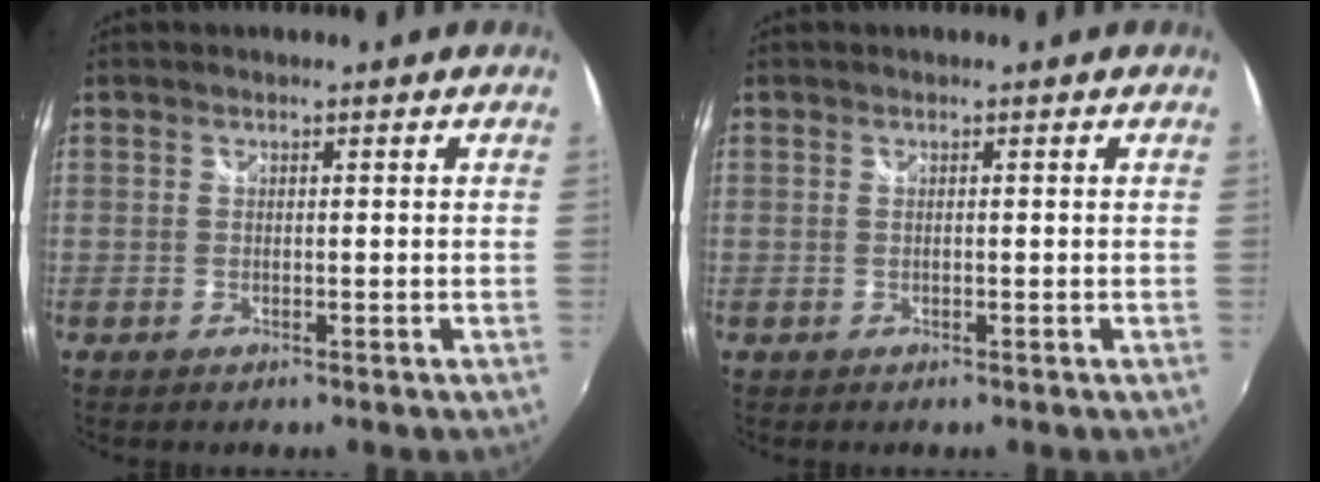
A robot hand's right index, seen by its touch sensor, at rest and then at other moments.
{"total": 0.0}